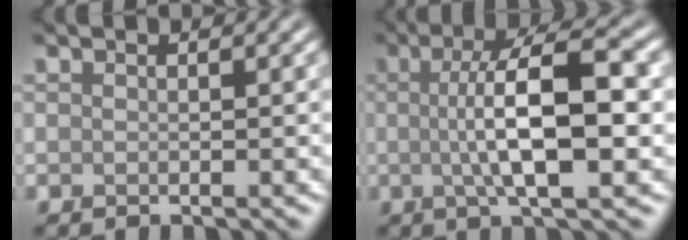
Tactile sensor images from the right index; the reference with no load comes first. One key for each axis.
{"total": 8.4, "fx": 0.3, "fy": 2.3, "fz": 8.1, "tx": -0.127, "ty": 0.007, "tz": 0.001}